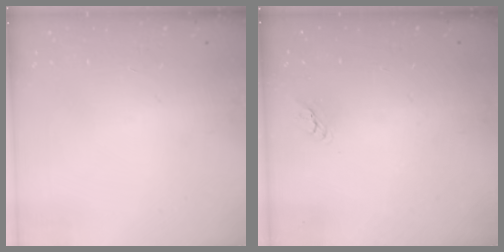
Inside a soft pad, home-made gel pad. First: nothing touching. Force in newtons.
{"total": 2.7, "press": 2.7, "slide": 0.1}